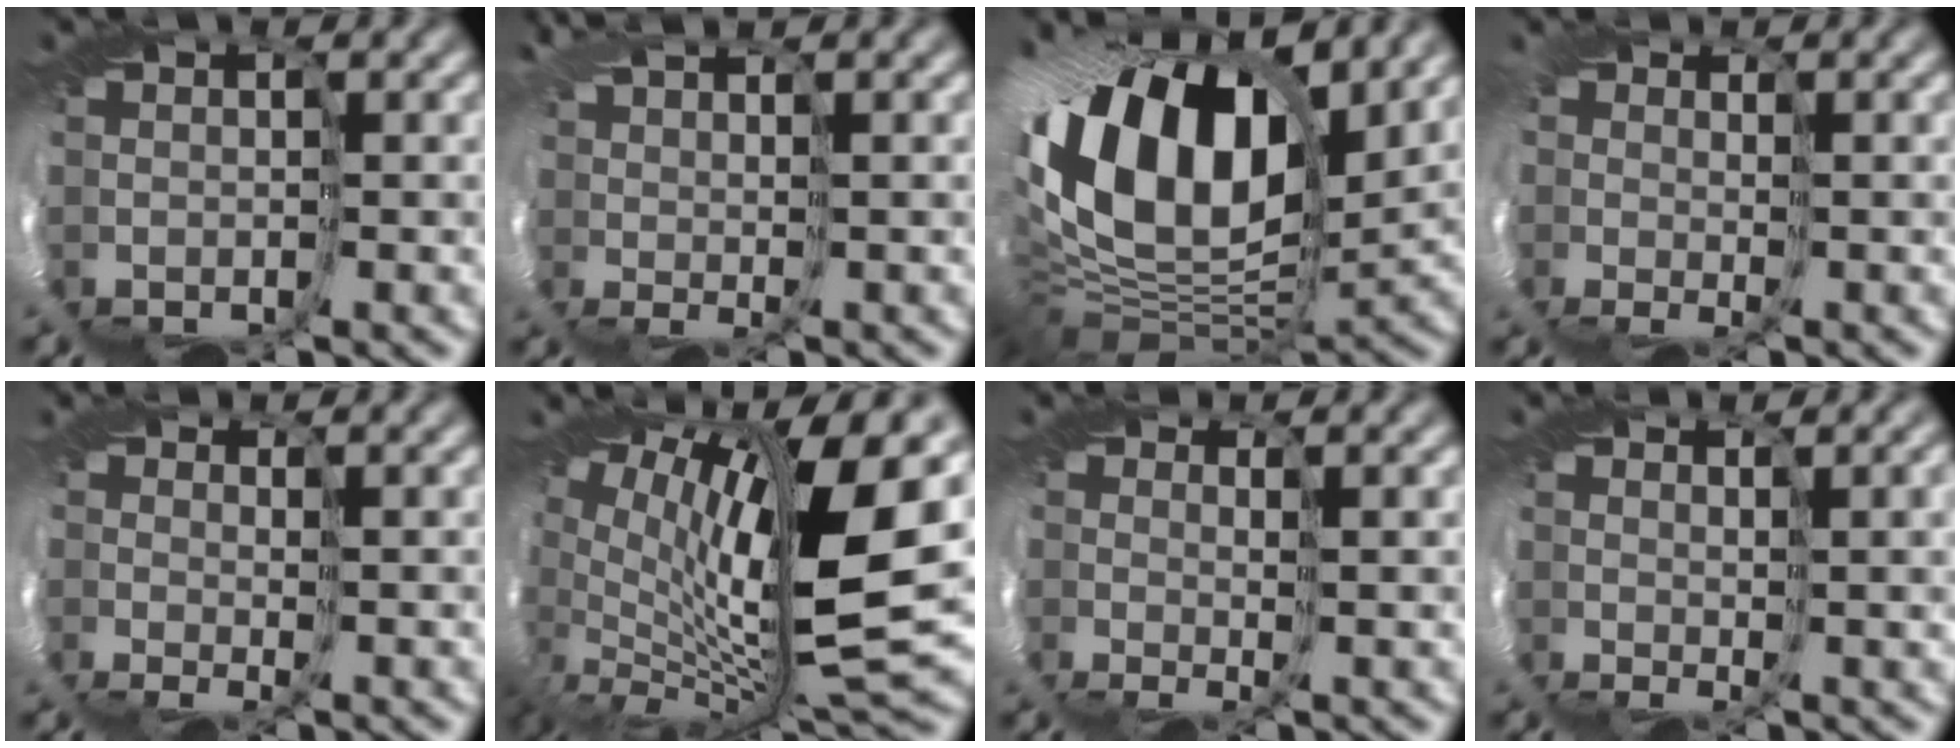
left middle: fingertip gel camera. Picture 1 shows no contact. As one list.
[{"total": 2.6, "force": [1.9, -0.7, 1.6], "torque": [-0.043, 0.005, 0.032]}, {"total": 15.8, "force": [5.6, 9.9, 11.0], "torque": [-0.231, 0.016, 0.095]}, {"total": 2.7, "force": [0.2, 2.0, 1.8], "torque": [-0.029, 0.002, 0.002]}, {"total": 0.7, "force": [0.5, -0.2, 0.5], "torque": [-0.016, 0.000, 0.006]}, {"total": 12.5, "force": [2.3, 4.6, 11.4], "torque": [-0.243, -0.008, 0.035]}, {"total": 1.3, "force": [0.8, -0.6, 0.8], "torque": [-0.024, -0.004, 0.012]}, {"total": 4.3, "force": [1.8, 1.1, 3.8], "torque": [-0.053, 0.015, 0.025]}]